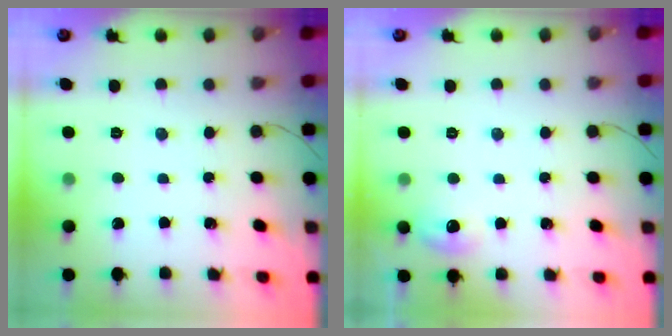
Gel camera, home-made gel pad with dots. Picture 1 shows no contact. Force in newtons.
{"total": 6.4, "press": 5.8, "slide": 2.7}